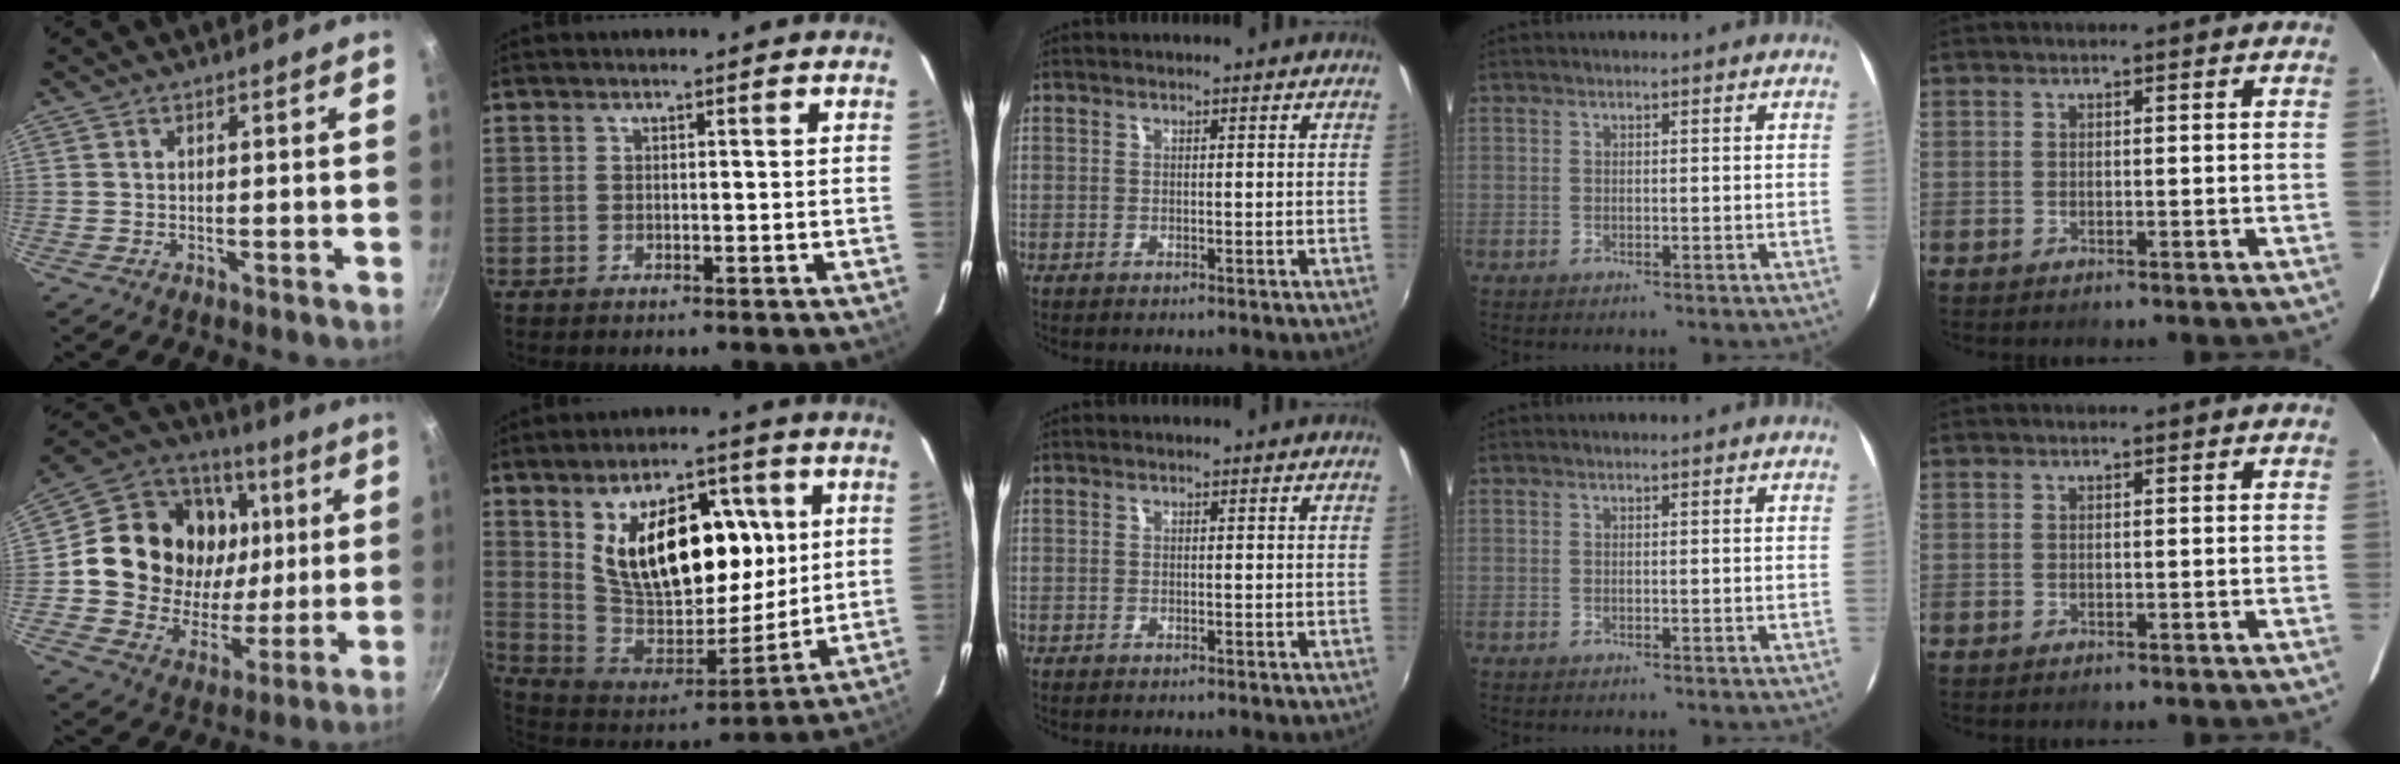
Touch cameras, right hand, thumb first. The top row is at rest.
{"thumb": {"total": 24.3, "force": [4.4, 19.6, 13.6], "torque": [-0.214, 0.007, 0.080]}, "index": {"total": 21.7, "force": [6.8, 11.9, 16.8], "torque": [-0.297, 0.005, 0.137]}}